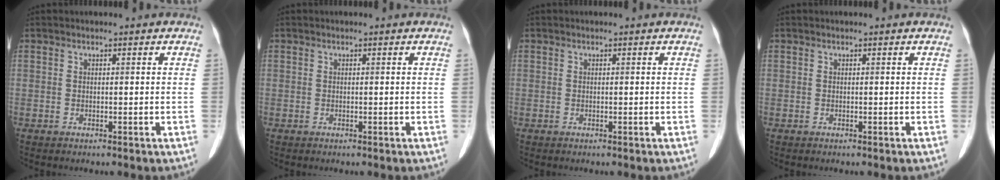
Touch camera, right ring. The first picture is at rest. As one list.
[{"total": 0.0}, {"total": 0.0}, {"total": 0.0}]